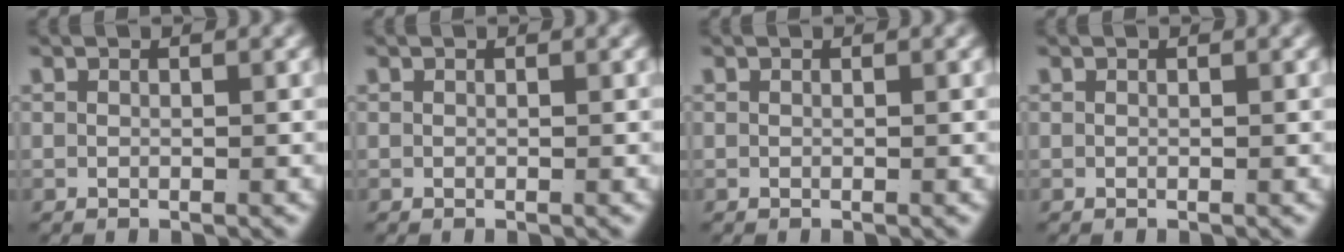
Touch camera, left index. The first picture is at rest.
{"total": 0.0}
{"total": 0.0}
{"total": 0.0}